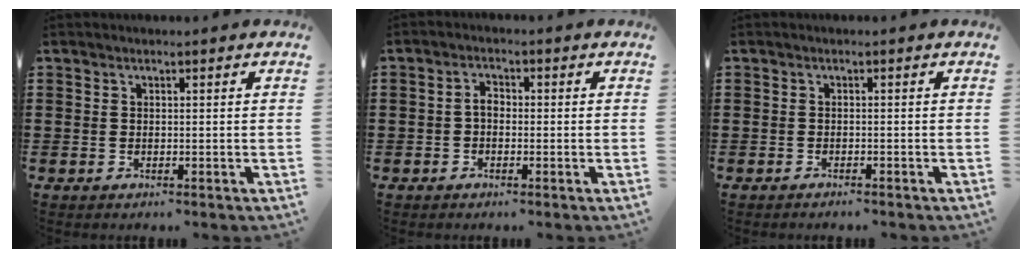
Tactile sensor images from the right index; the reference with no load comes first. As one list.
[{"total": 2.1, "force": [-0.6, 1.2, 1.6], "torque": [-0.040, 0.001, -0.015]}, {"total": 0.7, "force": [-0.7, 0.0, 0.2], "torque": [-0.005, -0.002, -0.014]}]